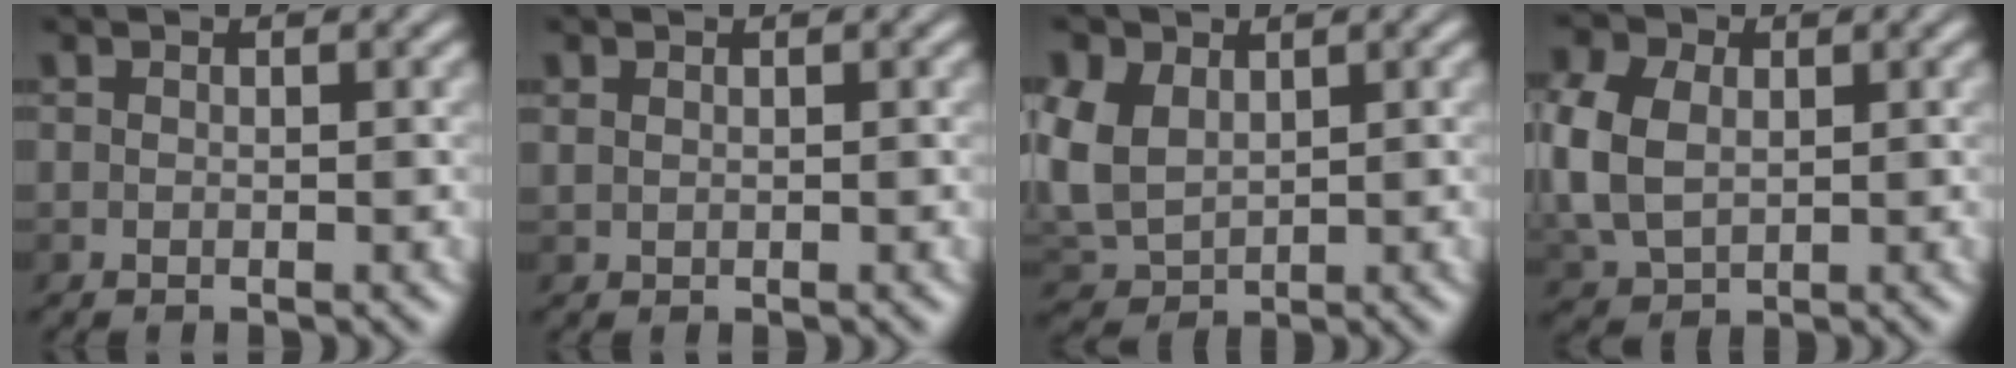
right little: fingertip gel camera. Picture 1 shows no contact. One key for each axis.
{"total": 0.8, "fx": 0.4, "fy": 0.5, "fz": 0.4, "tx": -0.011, "ty": 0.001, "tz": 0.010}
{"total": 6.2, "fx": 1.1, "fy": 4.6, "fz": 4.0, "tx": -0.117, "ty": -0.002, "tz": 0.022}
{"total": 8.3, "fx": 0.2, "fy": 6.2, "fz": 5.5, "tx": -0.151, "ty": 0.003, "tz": 0.007}